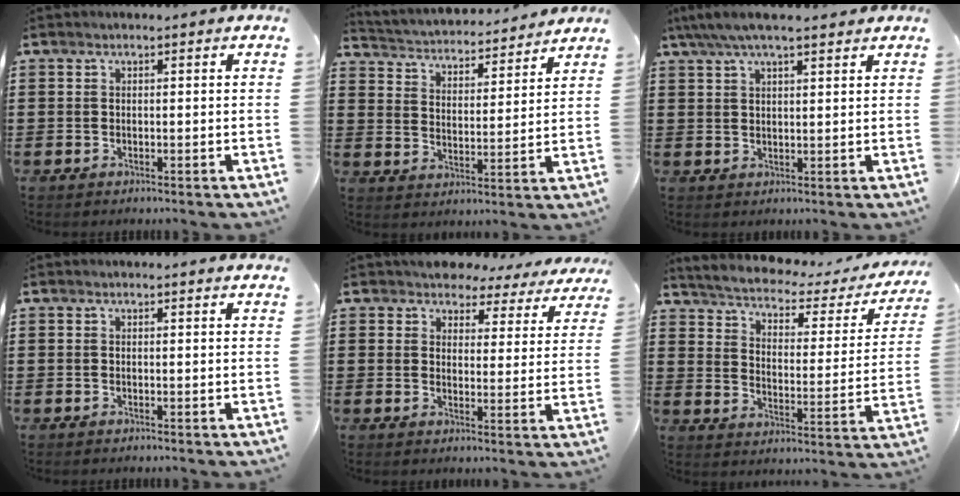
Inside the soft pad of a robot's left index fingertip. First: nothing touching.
{"total": 3.0, "force": [3.0, 0.1, 0.0], "torque": [-0.022, -0.030, 0.042]}
{"total": 5.2, "force": [3.9, 1.2, 3.3], "torque": [-0.071, 0.000, 0.071]}
{"total": 0.8, "force": [0.7, -0.2, 0.2], "torque": [-0.004, -0.004, 0.014]}
{"total": 4.8, "force": [4.5, 1.5, 0.6], "torque": [-0.030, -0.023, 0.077]}
{"total": 3.0, "force": [2.4, 0.6, 1.8], "torque": [-0.053, -0.025, 0.030]}